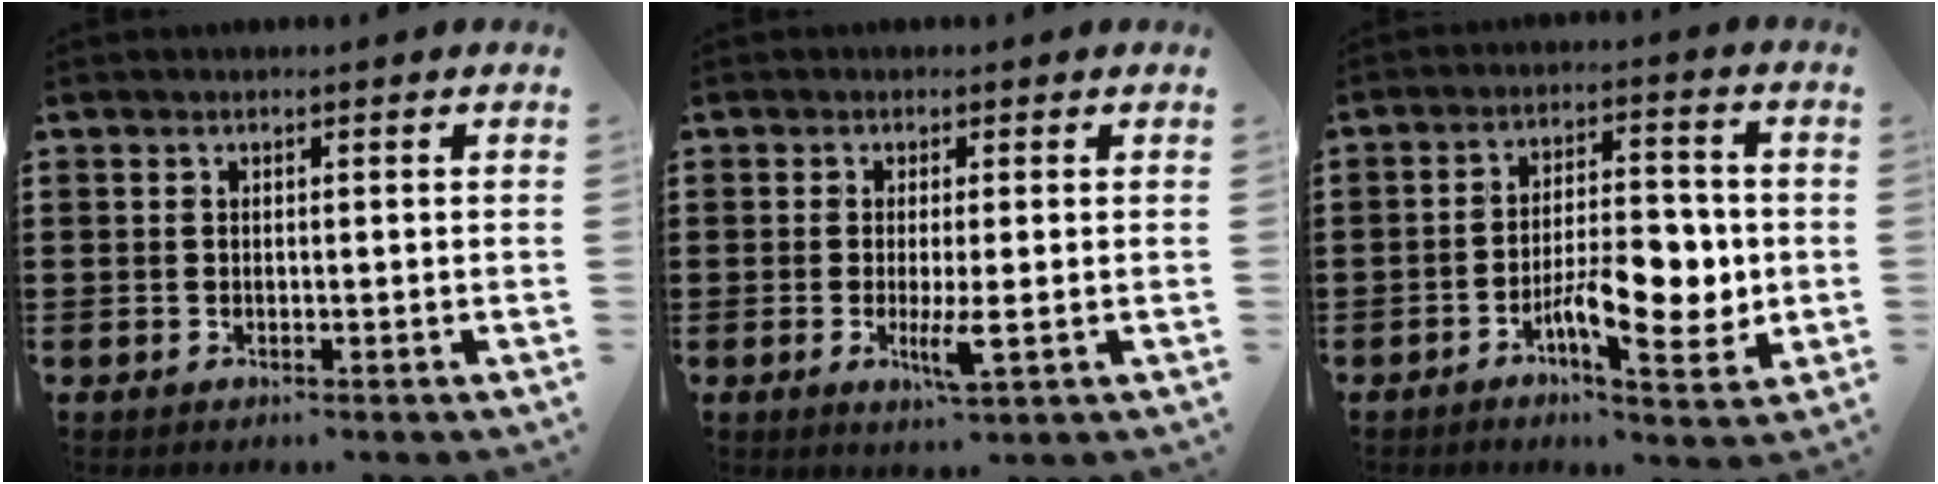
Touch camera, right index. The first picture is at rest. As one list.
[{"total": 4.1, "force": [-0.9, 0.3, 4.0], "torque": [-0.082, -0.017, -0.019]}, {"total": 9.8, "force": [-2.7, 4.2, 8.5], "torque": [-0.119, -0.003, -0.045]}]